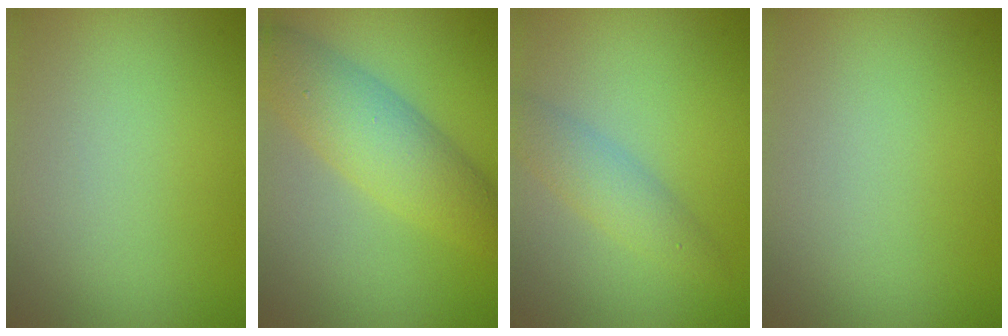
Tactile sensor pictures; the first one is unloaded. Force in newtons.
{"total": 5.8, "press": 5.8, "slide": 0.2}
{"total": 2.8, "press": 2.8, "slide": 0.1}
{"total": 0.0}